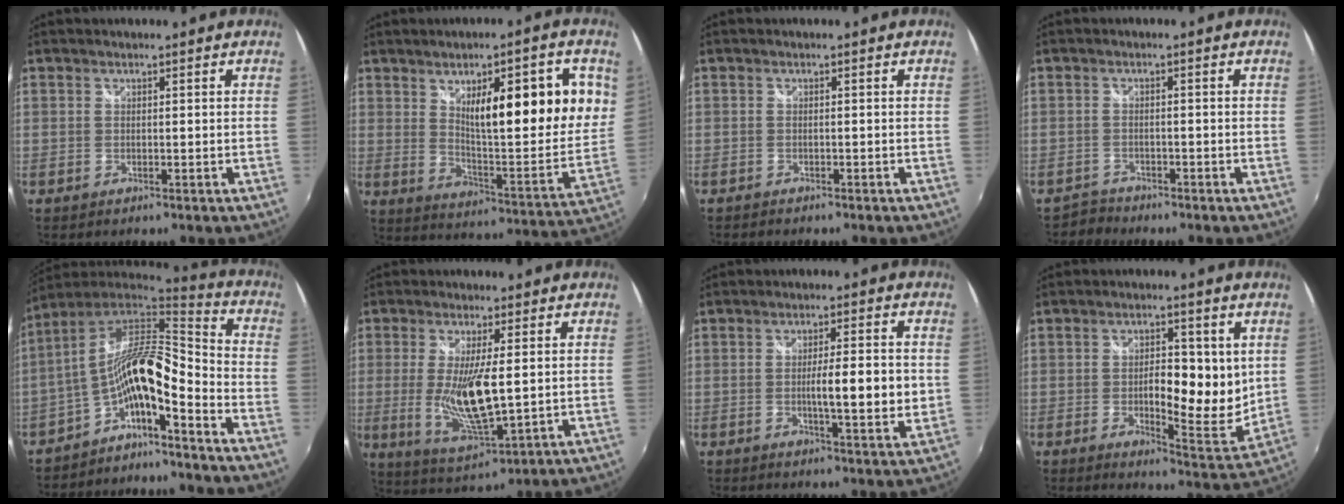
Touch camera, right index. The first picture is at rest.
{"total": 22.2, "force": [8.0, 6.3, 19.7], "torque": [-0.265, -0.002, 0.133]}
{"total": 1.4, "force": [-1.4, 0.2, 0.2], "torque": [-0.012, -0.008, -0.025]}
{"total": 2.6, "force": [-2.4, 0.7, -0.6], "torque": [0.004, 0.004, -0.047]}
{"total": 12.4, "force": [-5.6, 3.0, 10.7], "torque": [-0.187, 0.005, -0.116]}
{"total": 11.8, "force": [-0.2, 3.3, 11.3], "torque": [-0.221, -0.020, 0.004]}
{"total": 8.0, "force": [-0.4, 1.0, 8.0], "torque": [-0.130, -0.009, -0.004]}
{"total": 11.5, "force": [0.9, 4.7, 10.5], "torque": [-0.162, -0.017, 0.015]}